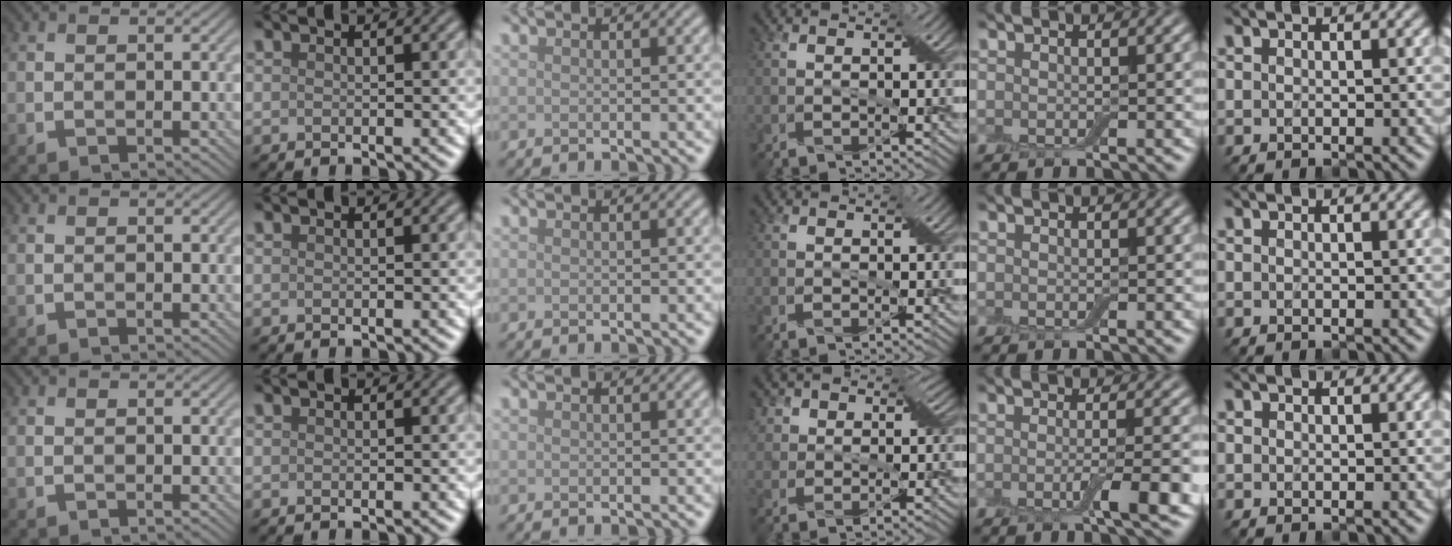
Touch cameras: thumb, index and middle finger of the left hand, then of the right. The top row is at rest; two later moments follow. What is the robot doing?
{"motion": "pour", "object": "cup"}